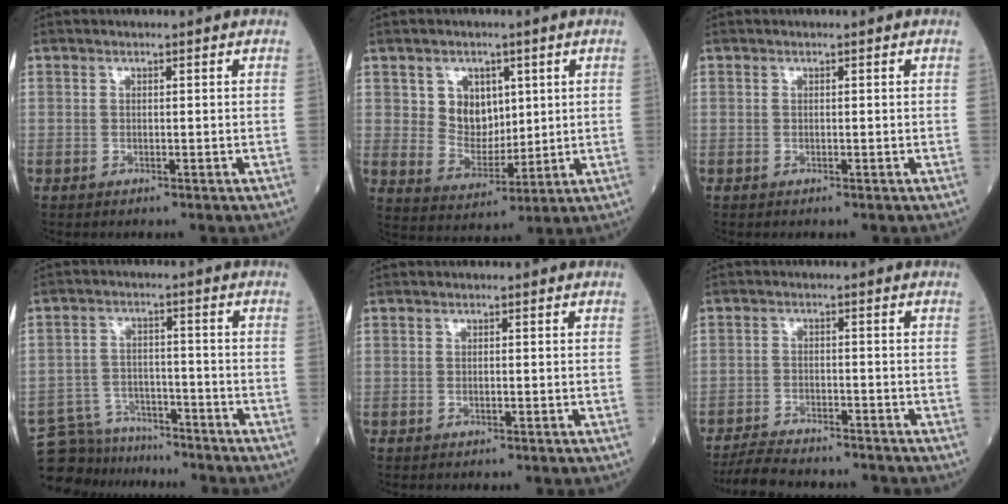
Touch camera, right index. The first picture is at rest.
{"total": 6.8, "force": [2.5, 5.1, 3.8], "torque": [-0.065, 0.006, 0.053]}
{"total": 0.0}
{"total": 10.0, "force": [-9.3, 3.7, 0.1], "torque": [-0.008, 0.024, -0.152]}
{"total": 0.5, "force": [-0.2, 0.1, 0.4], "torque": [-0.012, -0.001, -0.002]}
{"total": 8.7, "force": [-8.1, 1.4, 2.8], "torque": [-0.045, -0.012, -0.130]}